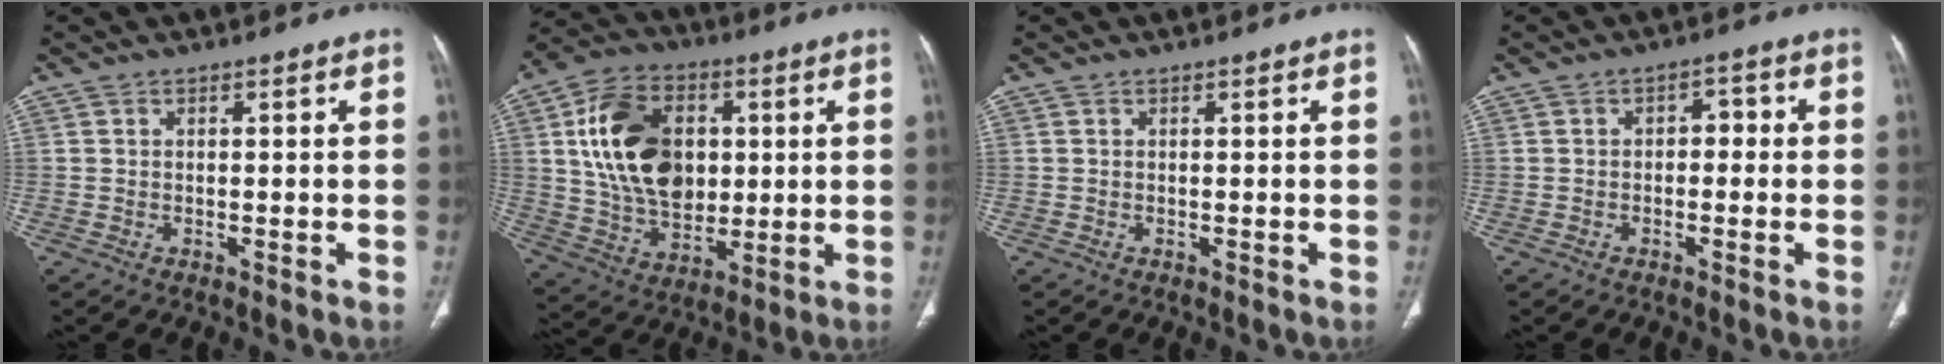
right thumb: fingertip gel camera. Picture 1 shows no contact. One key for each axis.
{"total": 19.4, "fx": 3.5, "fy": 13.7, "fz": 13.4, "tx": -0.205, "ty": -0.002, "tz": 0.068}
{"total": 0.0}
{"total": 3.2, "fx": -0.2, "fy": 2.2, "fz": 2.4, "tx": -0.012, "ty": 0.015, "tz": -0.013}